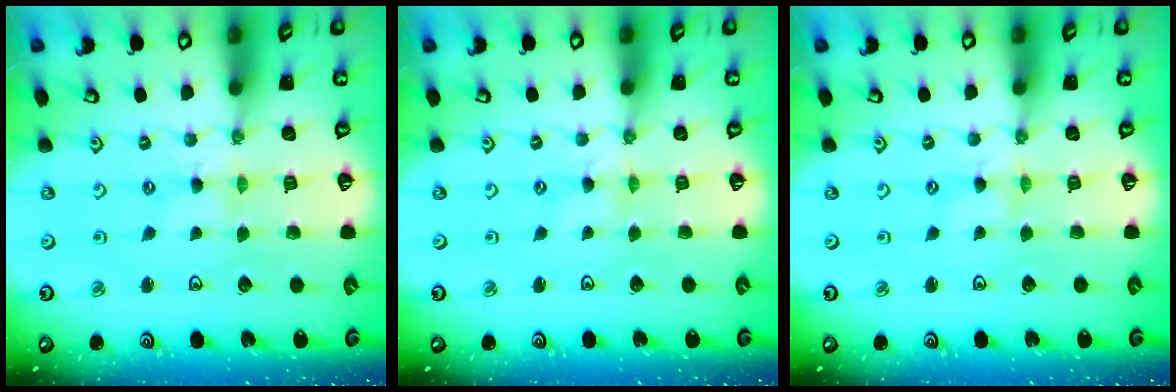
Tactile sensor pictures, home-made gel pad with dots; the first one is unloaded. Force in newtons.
{"total": 0.0}
{"total": 0.0}